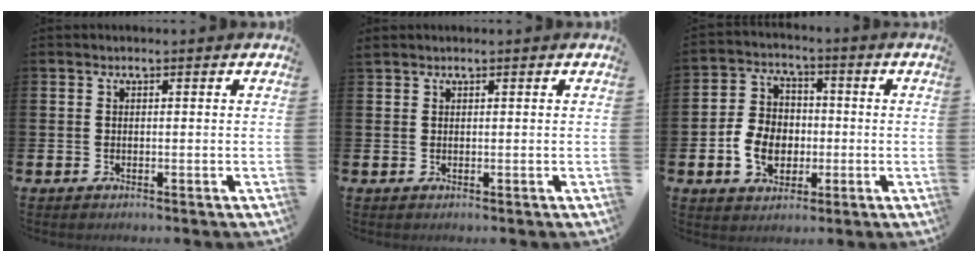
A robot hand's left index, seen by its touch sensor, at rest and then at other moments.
{"total": 0.8, "force": [0.8, 0.2, 0.0], "torque": [0.001, 0.003, 0.015]}
{"total": 7.0, "force": [-1.3, 5.7, 3.8], "torque": [-0.089, 0.013, -0.026]}